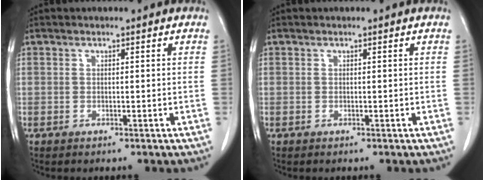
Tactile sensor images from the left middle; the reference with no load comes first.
{"total": 0.0}